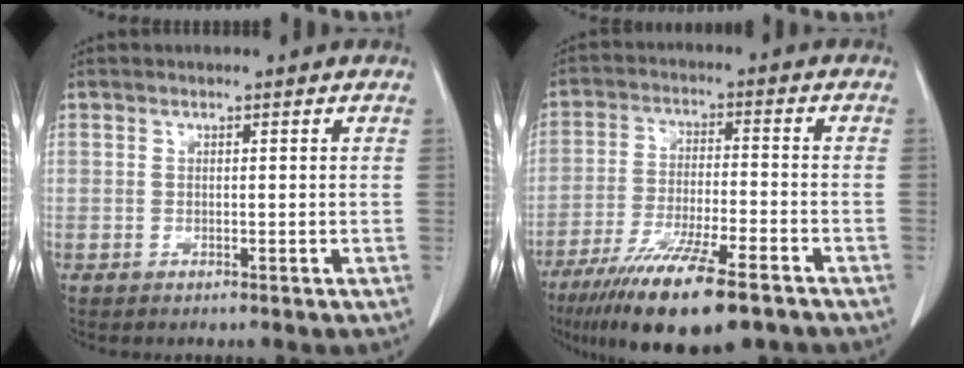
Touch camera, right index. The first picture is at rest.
{"total": 16.0, "force": [-10.9, 2.6, 11.4], "torque": [-0.195, -0.039, -0.182]}